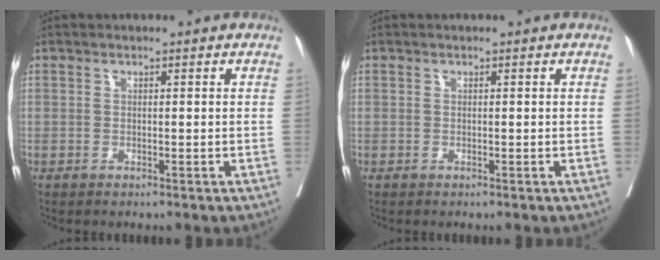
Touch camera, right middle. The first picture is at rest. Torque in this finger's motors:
{"motor_torque": [0.01, -0.02, 0.00, 0.00]}